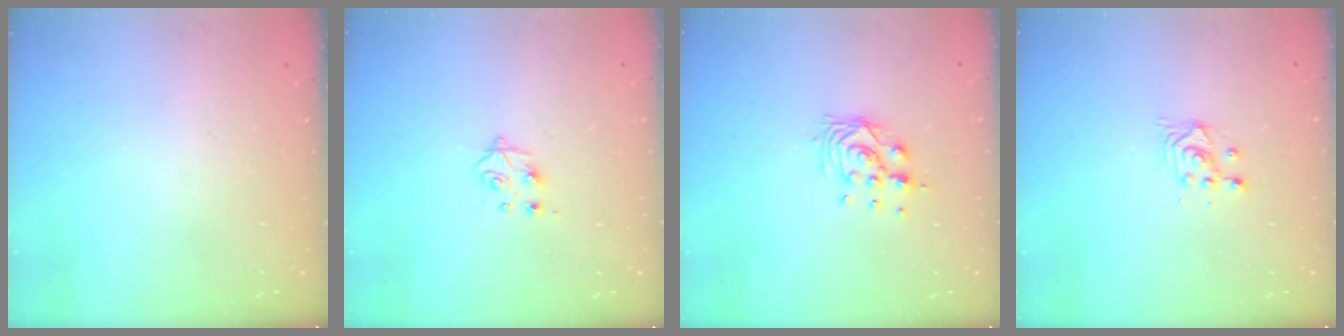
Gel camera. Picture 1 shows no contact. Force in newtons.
{"total": 4.4, "press": 4.4, "slide": 0.6}
{"total": 8.5, "press": 8.5, "slide": 0.8}
{"total": 2.5, "press": 2.5, "slide": 0.2}